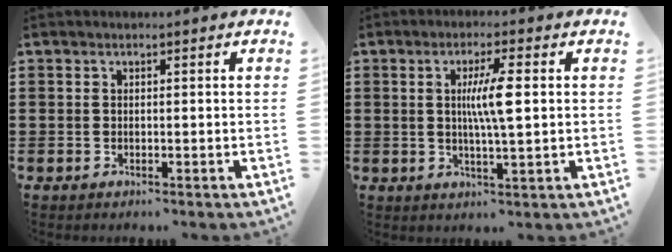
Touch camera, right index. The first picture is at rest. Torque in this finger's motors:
{"motor_torque": [1.00, 0.20, 0.40, 0.10]}